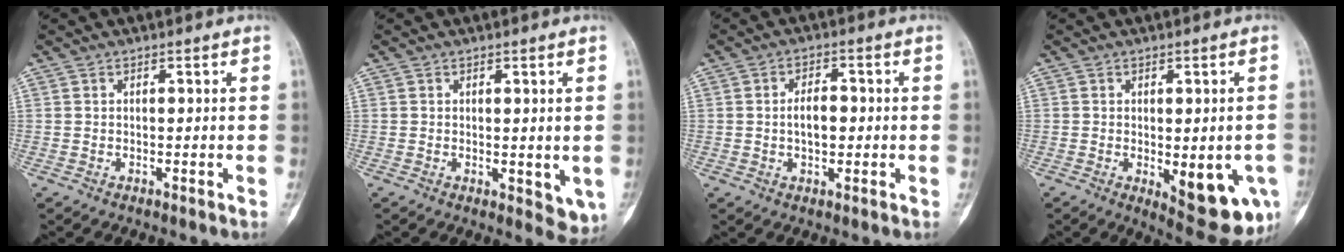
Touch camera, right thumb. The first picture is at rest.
{"total": 4.7, "force": [-0.4, 2.2, 4.1], "torque": [-0.036, -0.013, -0.001]}
{"total": 5.0, "force": [-0.2, 2.8, 4.1], "torque": [-0.058, 0.007, -0.006]}
{"total": 12.4, "force": [-3.4, 4.6, 11.0], "torque": [-0.118, -0.010, -0.030]}